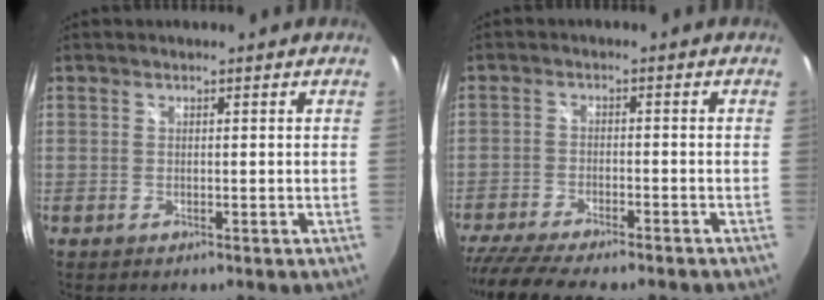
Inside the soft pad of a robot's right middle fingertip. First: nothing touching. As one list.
[{"total": 14.2, "force": [-12.1, 2.5, 7.1], "torque": [-0.152, -0.039, -0.193]}]